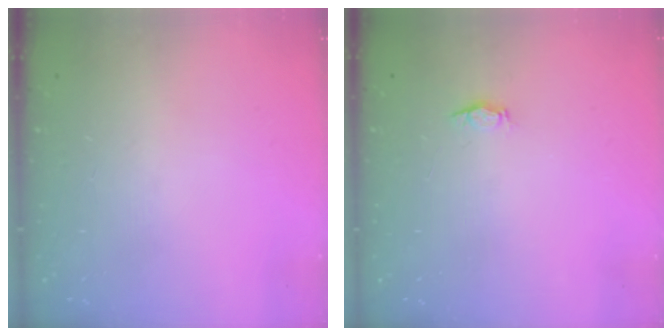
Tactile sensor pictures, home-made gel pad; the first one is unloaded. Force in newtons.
{"total": 2.2, "press": 2.1, "slide": 0.3}